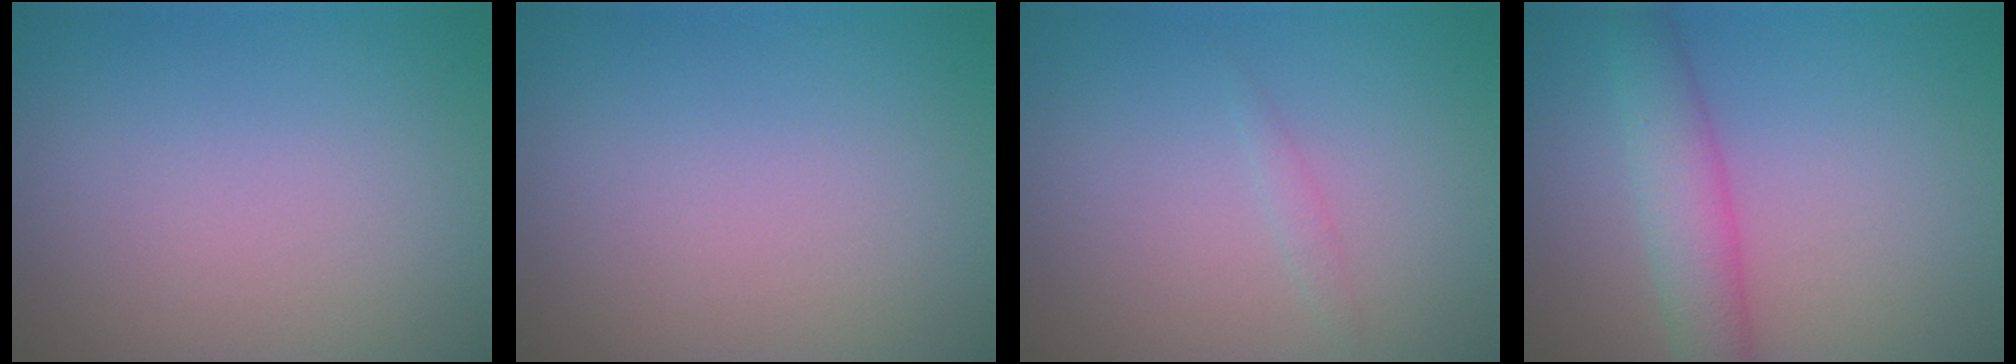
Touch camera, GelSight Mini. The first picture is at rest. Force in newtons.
{"total": 0.0}
{"total": 0.7, "press": 0.7, "slide": 0.0}
{"total": 4.1, "press": 4.0, "slide": 0.4}